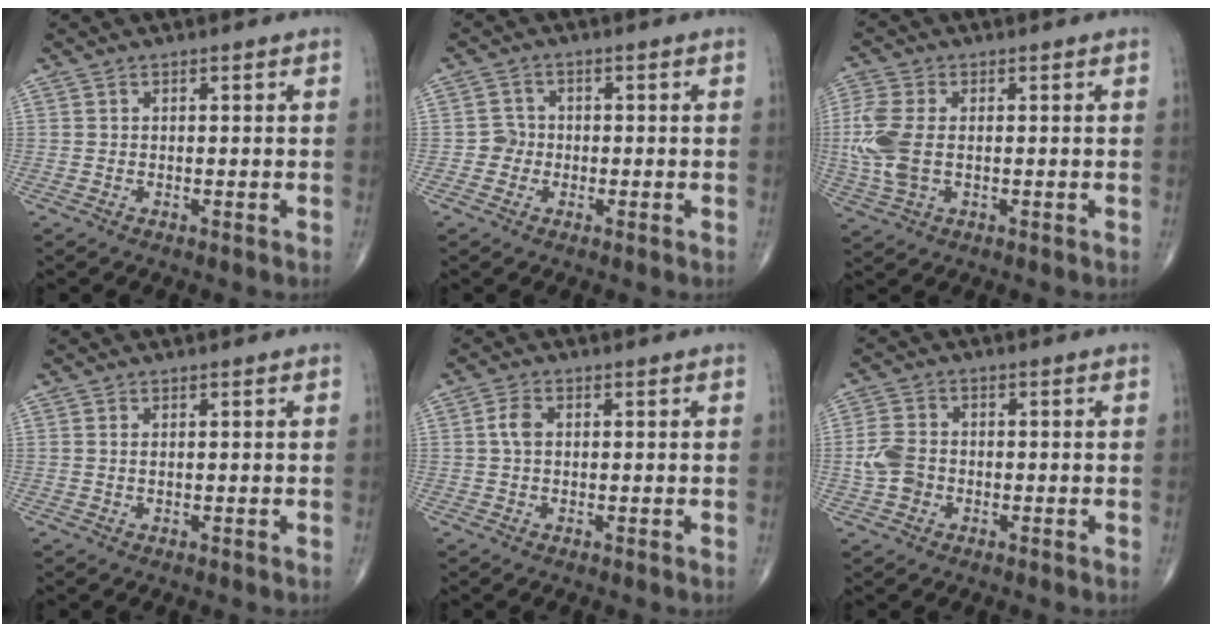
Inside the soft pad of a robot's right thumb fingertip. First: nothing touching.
{"total": 2.6, "force": [-0.7, 2.5, 0.3], "torque": [0.012, 0.010, -0.021]}
{"total": 9.1, "force": [-0.2, 5.4, 7.3], "torque": [-0.194, 0.003, -0.005]}
{"total": 0.6, "force": [0.2, 0.1, 0.5], "torque": [-0.013, 0.000, 0.004]}
{"total": 2.7, "force": [0.3, 1.7, 2.0], "torque": [-0.044, 0.005, 0.002]}
{"total": 5.3, "force": [-1.1, 4.1, 3.1], "torque": [-0.060, 0.011, -0.025]}